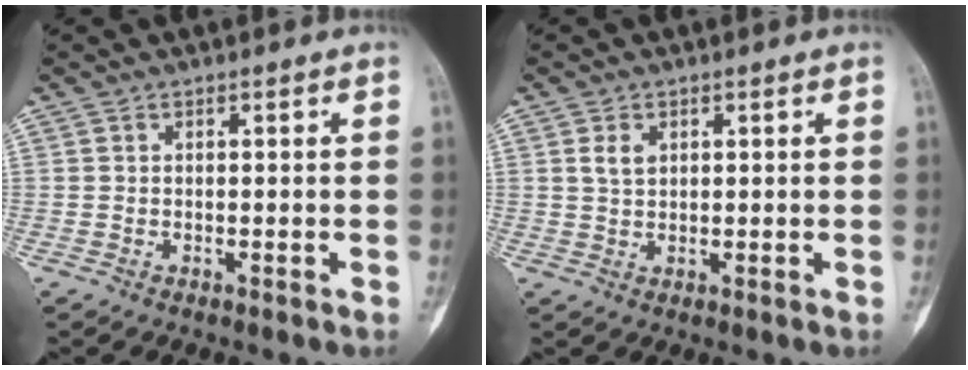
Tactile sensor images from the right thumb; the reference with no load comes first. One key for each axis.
{"total": 2.6, "fx": 1.0, "fy": 1.7, "fz": 1.7, "tx": -0.028, "ty": -0.002, "tz": 0.021}